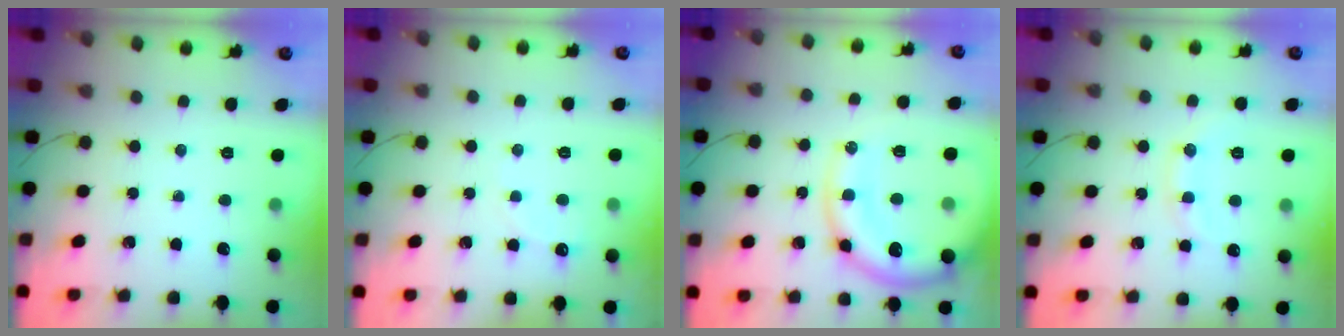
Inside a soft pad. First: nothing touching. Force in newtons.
{"total": 3.9, "press": 3.8, "slide": 1.0}
{"total": 15.1, "press": 14.8, "slide": 3.1}
{"total": 7.5, "press": 7.4, "slide": 0.9}